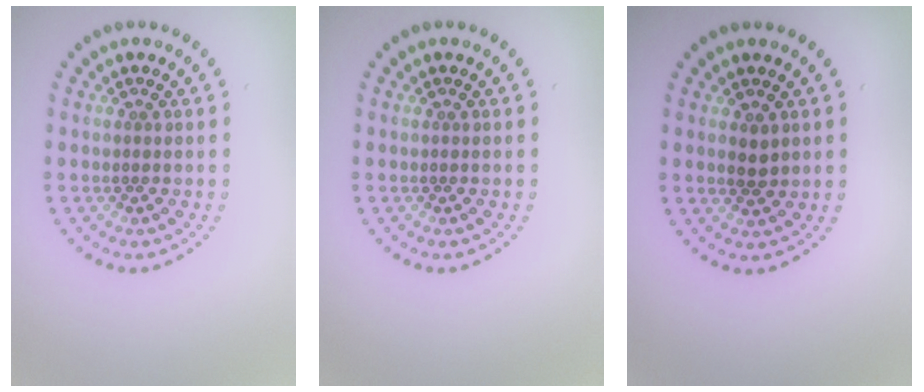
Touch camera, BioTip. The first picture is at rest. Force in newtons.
{"total": 0.0}
{"total": 1.5, "press": 1.5, "slide": 0.3}